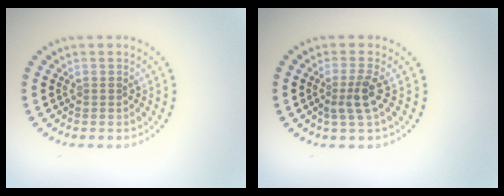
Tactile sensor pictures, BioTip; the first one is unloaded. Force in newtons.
{"total": 2.4, "press": 1.8, "slide": 1.6}